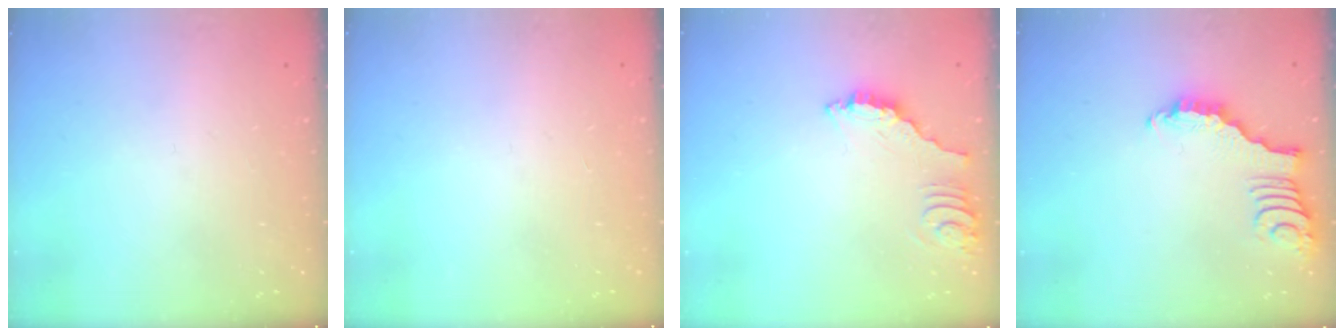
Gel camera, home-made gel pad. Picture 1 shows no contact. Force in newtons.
{"total": 1.4, "press": 1.4, "slide": 0.1}
{"total": 3.4, "press": 3.4, "slide": 0.1}
{"total": 2.9, "press": 2.8, "slide": 0.4}